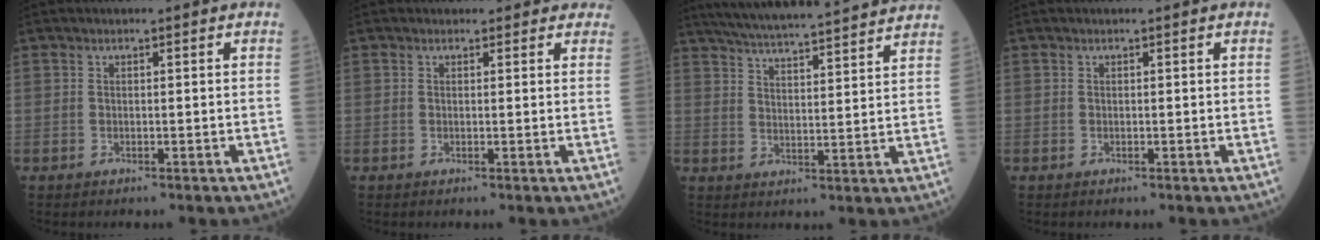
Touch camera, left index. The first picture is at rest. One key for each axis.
{"total": 4.1, "fx": 3.6, "fy": 1.9, "fz": 0.5, "tx": 0.009, "ty": 0.009, "tz": 0.026}
{"total": 20.8, "fx": 19.0, "fy": 0.4, "fz": 8.4, "tx": -0.144, "ty": 0.012, "tz": 0.266}
{"total": 0.0}